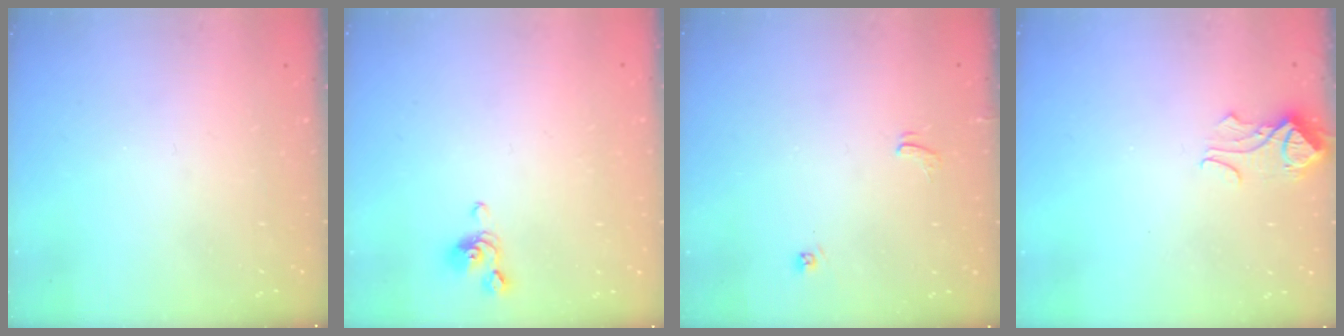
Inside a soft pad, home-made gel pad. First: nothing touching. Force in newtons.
{"total": 3.5, "press": 3.5, "slide": 0.6}
{"total": 3.3, "press": 3.3, "slide": 0.3}
{"total": 2.4, "press": 2.3, "slide": 0.5}